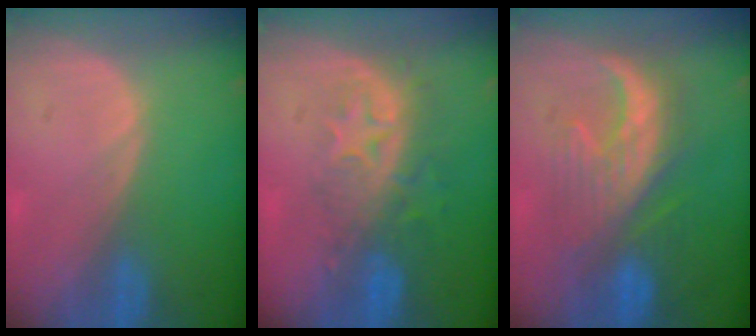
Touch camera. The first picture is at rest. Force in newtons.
{"total": 8.2, "press": 7.3, "slide": 3.8}
{"total": 8.8, "press": 8.7, "slide": 0.5}